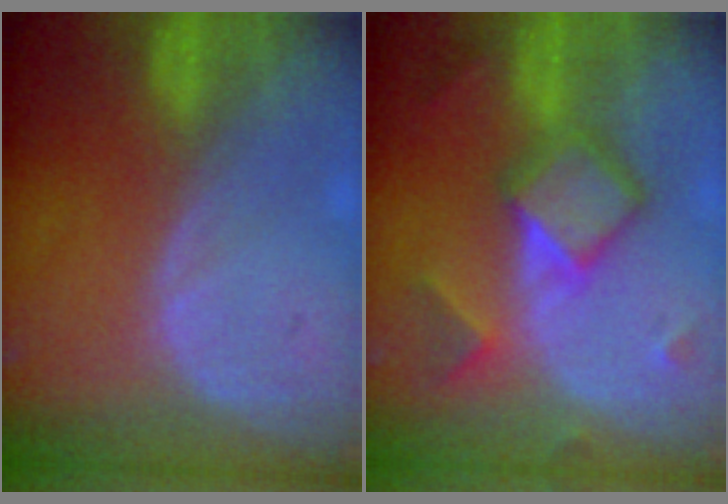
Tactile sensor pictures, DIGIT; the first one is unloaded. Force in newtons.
{"total": 7.6, "press": 7.6, "slide": 0.6}